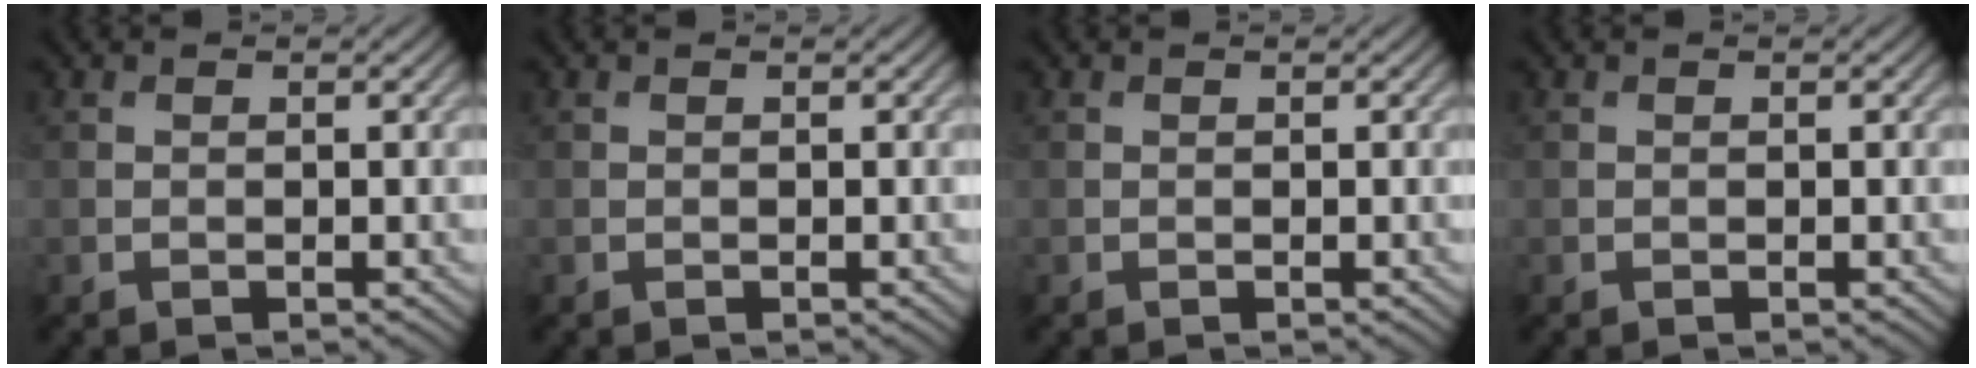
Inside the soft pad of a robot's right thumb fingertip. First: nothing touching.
{"total": 0.0}
{"total": 0.0}
{"total": 0.0}